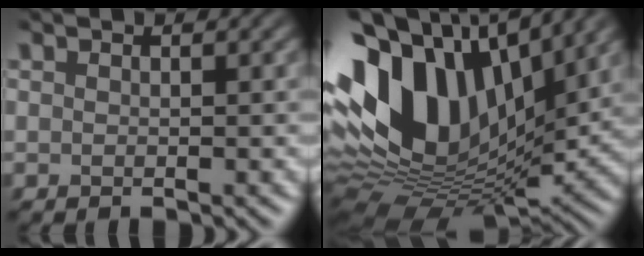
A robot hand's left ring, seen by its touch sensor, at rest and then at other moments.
{"total": 15.4, "force": [3.3, 9.3, 11.8], "torque": [-0.246, 0.020, 0.044]}